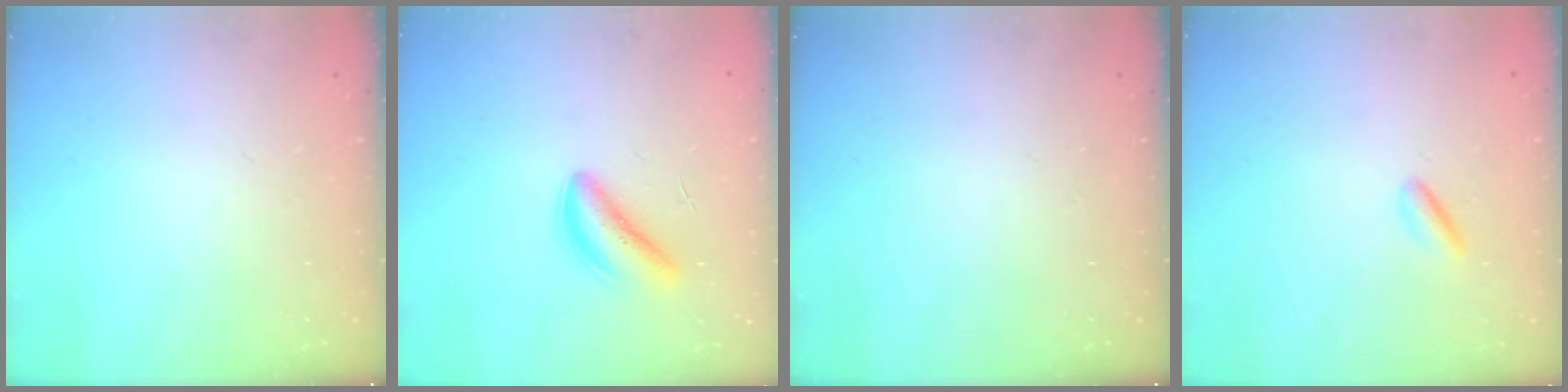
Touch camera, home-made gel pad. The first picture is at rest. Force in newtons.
{"total": 4.6, "press": 4.6, "slide": 0.3}
{"total": 0.0}
{"total": 2.2, "press": 2.2, "slide": 0.3}